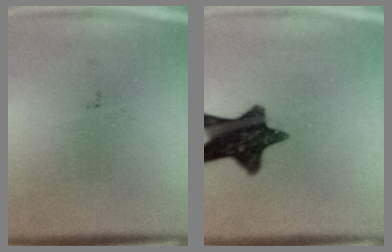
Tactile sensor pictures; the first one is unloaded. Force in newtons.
{"total": 12.3}